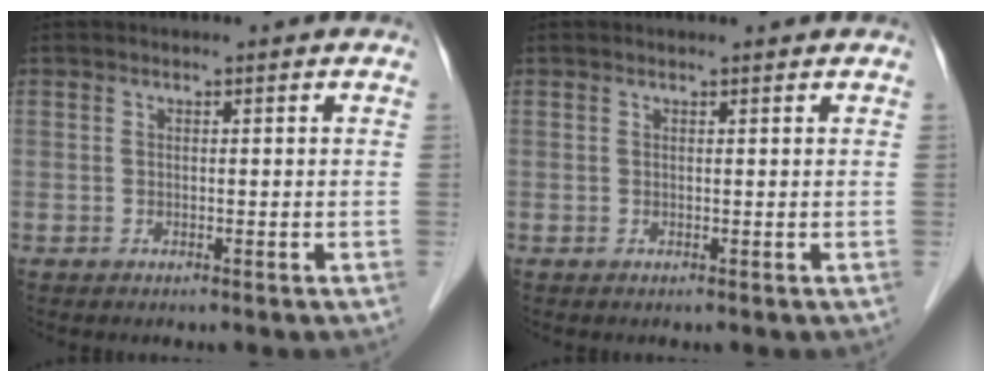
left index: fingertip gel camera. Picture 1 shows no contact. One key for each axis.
{"total": 1.0, "fx": 0.9, "fy": 0.0, "fz": 0.2, "tx": -0.009, "ty": 0.004, "tz": 0.013}